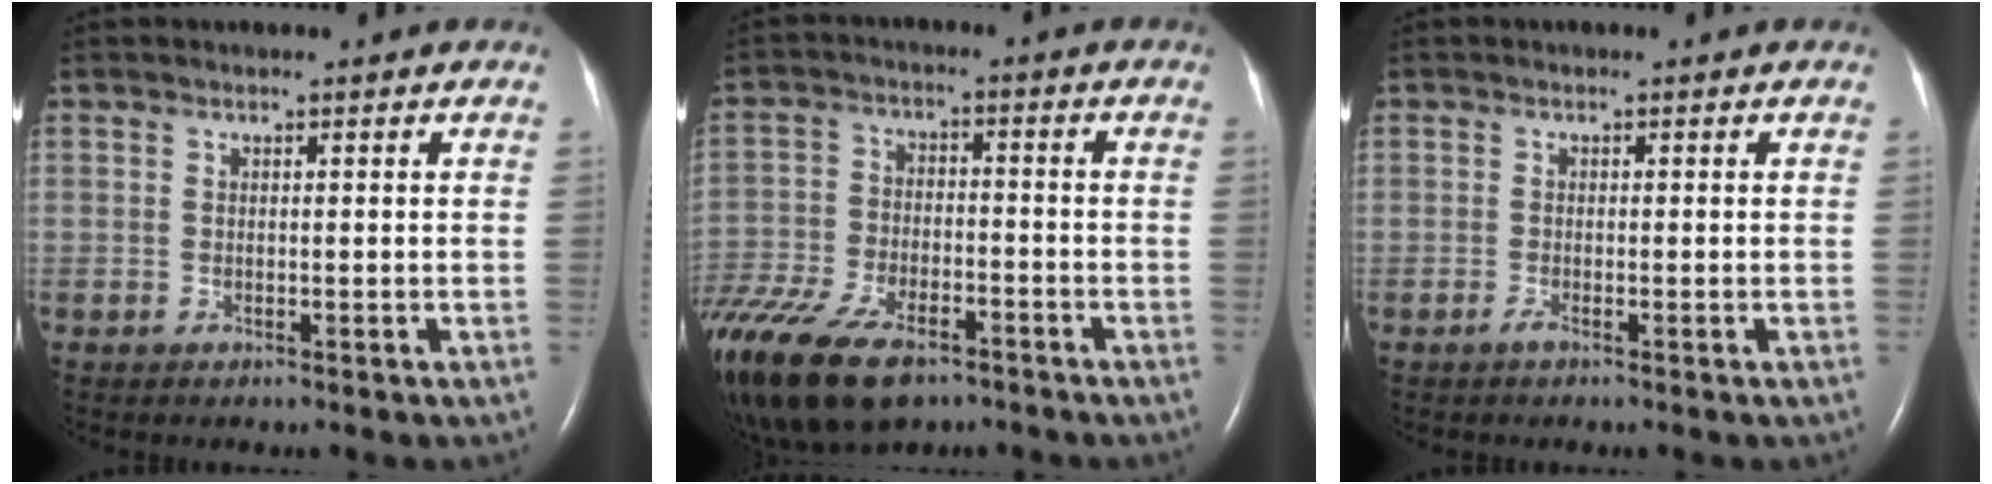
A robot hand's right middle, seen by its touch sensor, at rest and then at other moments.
{"total": 19.5, "force": [-13.2, 8.5, 11.5], "torque": [-0.283, -0.033, -0.230]}
{"total": 0.7, "force": [-0.5, -0.1, 0.4], "torque": [-0.012, -0.003, -0.011]}